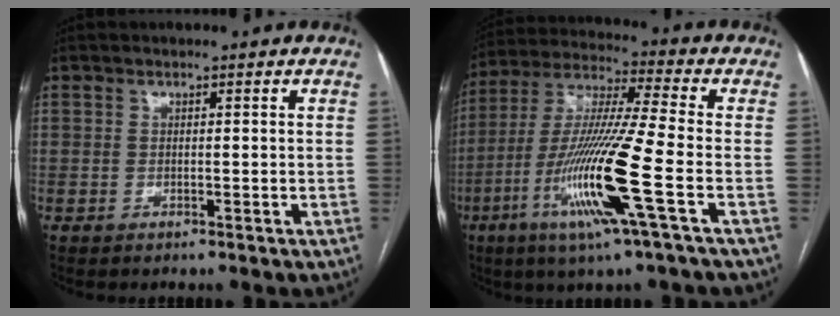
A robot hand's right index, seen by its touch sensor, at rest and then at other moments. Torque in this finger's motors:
{"motor_torque": [2.14, 0.00, 1.05, 0.21]}